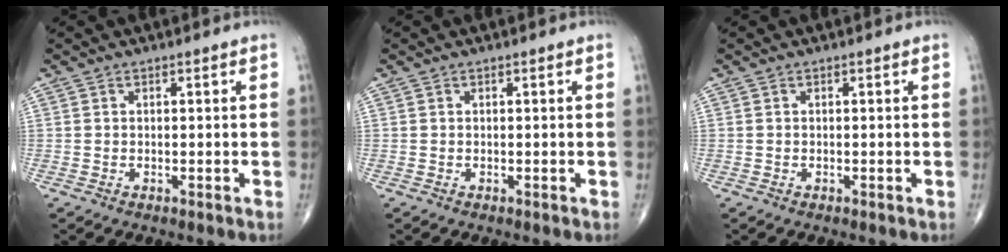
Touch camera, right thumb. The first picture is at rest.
{"total": 0.0}
{"total": 0.0}